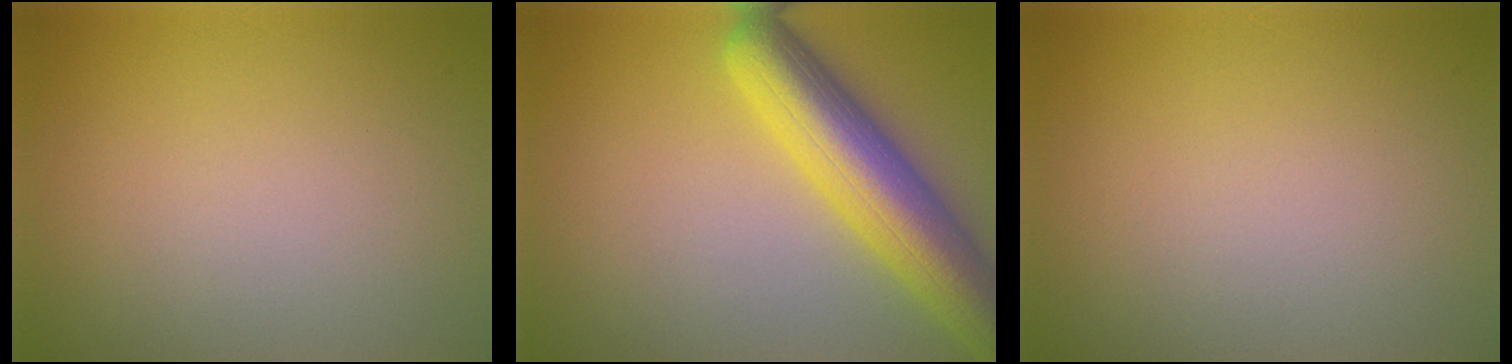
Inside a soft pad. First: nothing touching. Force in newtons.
{"total": 8.5, "press": 8.5, "slide": 0.5}
{"total": 0.0}